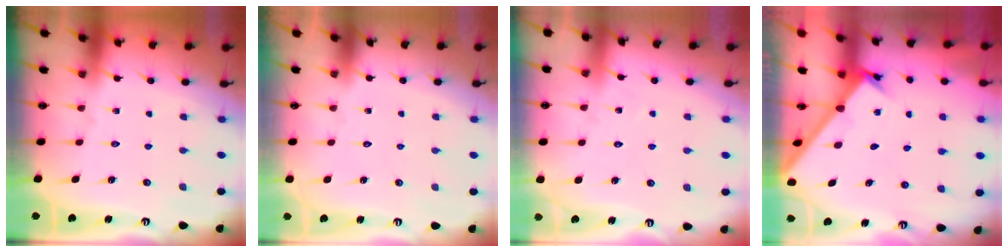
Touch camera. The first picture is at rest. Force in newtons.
{"total": 1.7, "press": 1.6, "slide": 0.2}
{"total": 4.3, "press": 4.3, "slide": 0.4}
{"total": 1.8, "press": 1.8, "slide": 0.1}